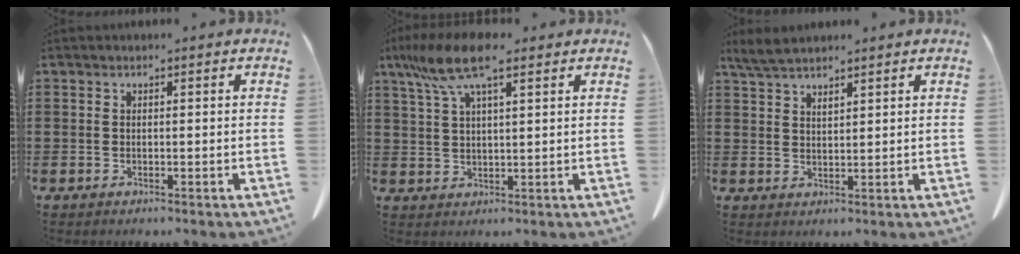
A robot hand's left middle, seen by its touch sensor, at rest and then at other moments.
{"total": 9.3, "force": [5.7, 2.3, 7.0], "torque": [-0.154, -0.006, 0.100]}
{"total": 3.2, "force": [2.8, 0.4, 1.4], "torque": [-0.035, -0.001, 0.053]}